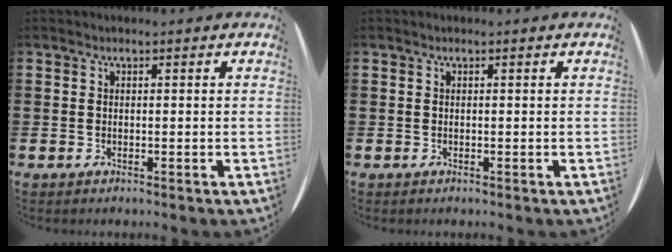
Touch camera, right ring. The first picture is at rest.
{"total": 0.0}